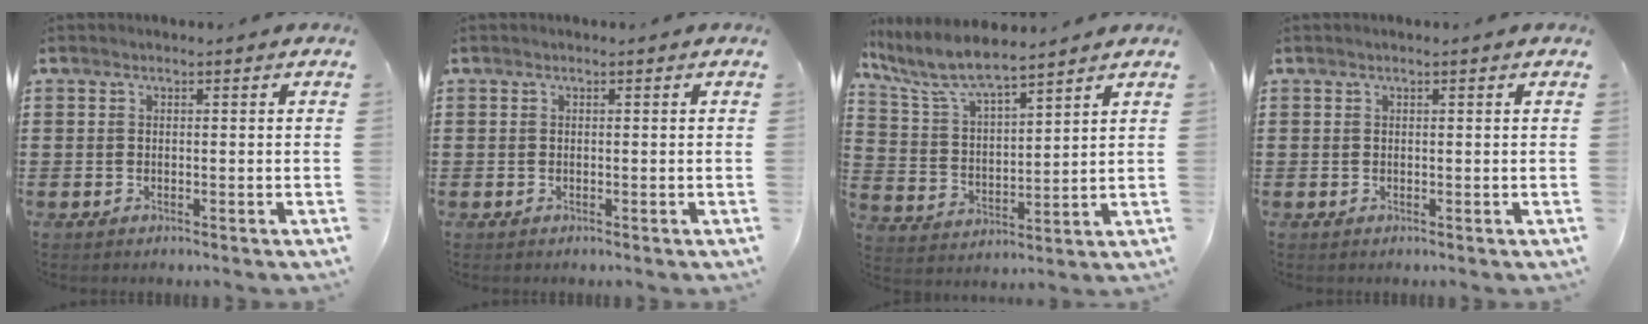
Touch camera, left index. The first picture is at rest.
{"total": 0.0}
{"total": 7.6, "force": [6.6, 1.3, 3.6], "torque": [-0.097, -0.030, 0.113]}
{"total": 0.5, "force": [0.3, 0.0, 0.5], "torque": [-0.008, -0.002, 0.005]}